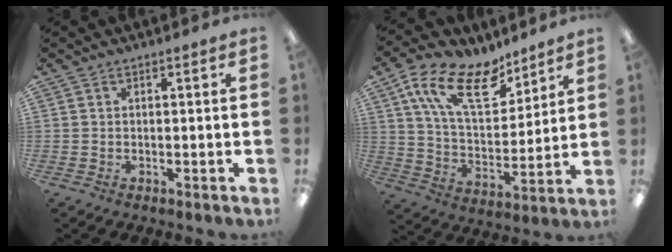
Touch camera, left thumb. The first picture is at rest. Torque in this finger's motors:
{"motor_torque": [0.40, 0.43, 1.33, -1.44, 0.38]}